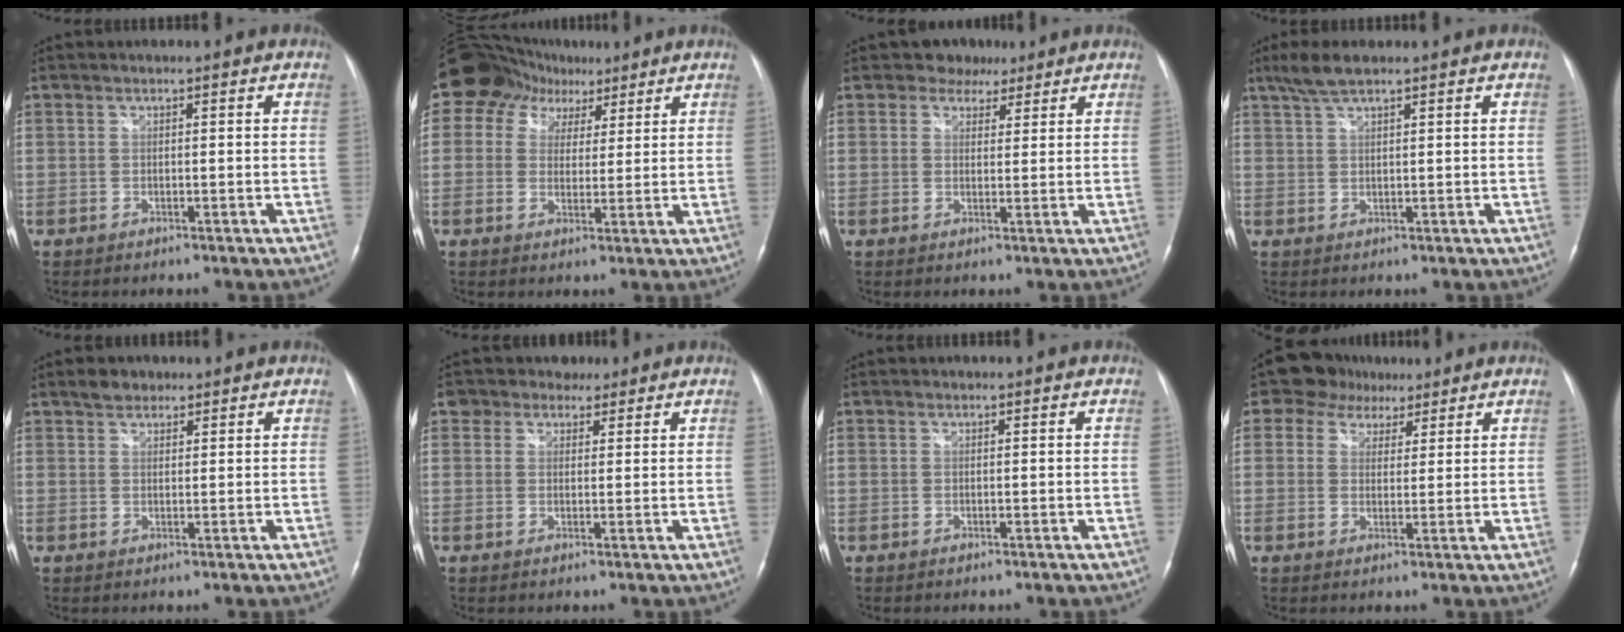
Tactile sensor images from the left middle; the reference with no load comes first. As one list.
[{"total": 9.8, "force": [5.4, 7.7, 2.6], "torque": [-0.044, 0.047, 0.090]}, {"total": 3.9, "force": [2.8, 2.7, 0.3], "torque": [0.001, 0.009, 0.038]}, {"total": 3.9, "force": [2.9, 0.6, 2.5], "torque": [-0.057, 0.011, 0.060]}, {"total": 2.5, "force": [1.8, 1.6, 0.6], "torque": [-0.011, 0.008, 0.029]}, {"total": 4.2, "force": [2.8, 3.0, 0.8], "torque": [-0.015, 0.024, 0.045]}, {"total": 0.0}, {"total": 6.9, "force": [4.5, 5.1, 1.5], "torque": [-0.020, 0.032, 0.073]}]